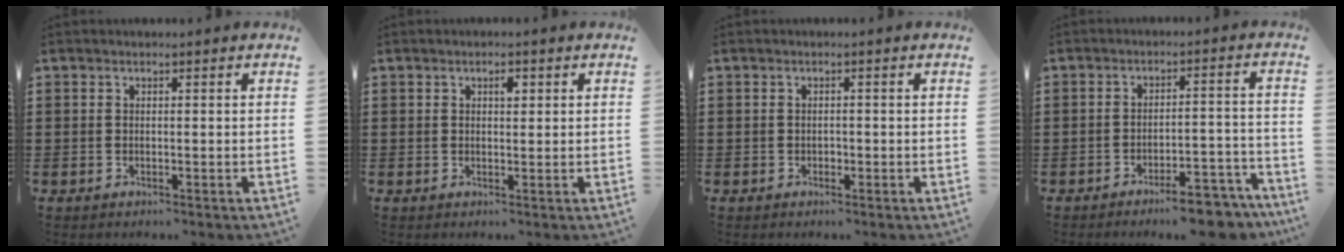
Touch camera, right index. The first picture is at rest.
{"total": 1.6, "force": [0.6, 0.8, 1.3], "torque": [-0.020, 0.003, 0.008]}
{"total": 0.7, "force": [-0.3, 0.5, 0.3], "torque": [-0.008, 0.001, -0.006]}
{"total": 7.0, "force": [-6.3, 1.0, 2.9], "torque": [-0.036, 0.013, -0.115]}